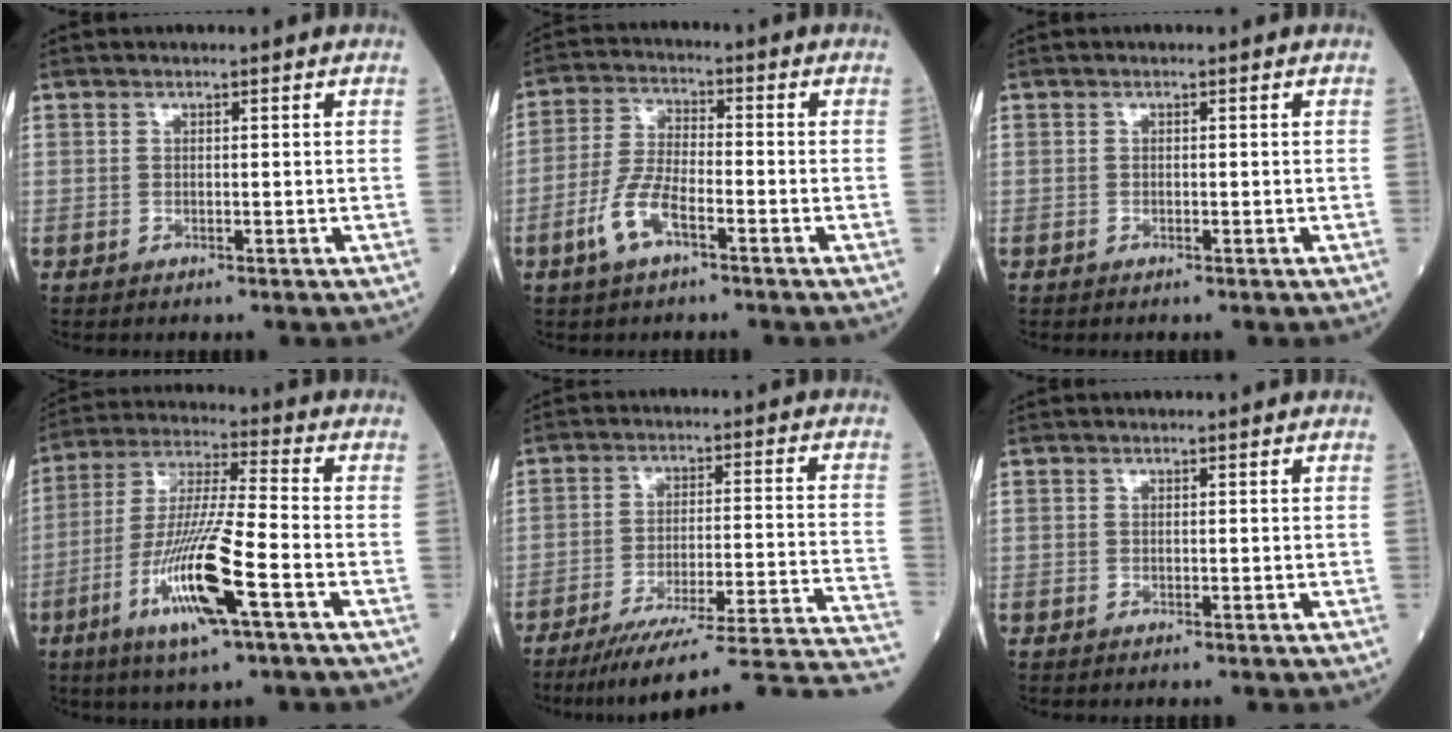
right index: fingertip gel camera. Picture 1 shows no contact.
{"total": 7.1, "force": [-3.5, 2.2, 5.7], "torque": [-0.128, -0.001, -0.072]}
{"total": 0.0}
{"total": 15.0, "force": [-6.1, 0.8, 13.7], "torque": [-0.277, -0.018, -0.112]}
{"total": 25.9, "force": [-23.2, -1.4, 11.3], "torque": [-0.077, -0.024, -0.316]}
{"total": 0.0}